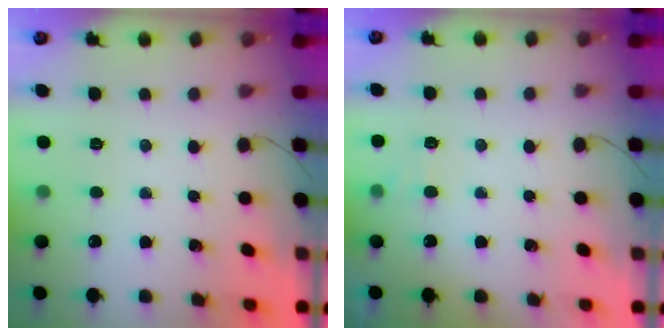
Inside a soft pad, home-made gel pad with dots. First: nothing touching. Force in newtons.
{"total": 6.1, "press": 6.0, "slide": 1.0}